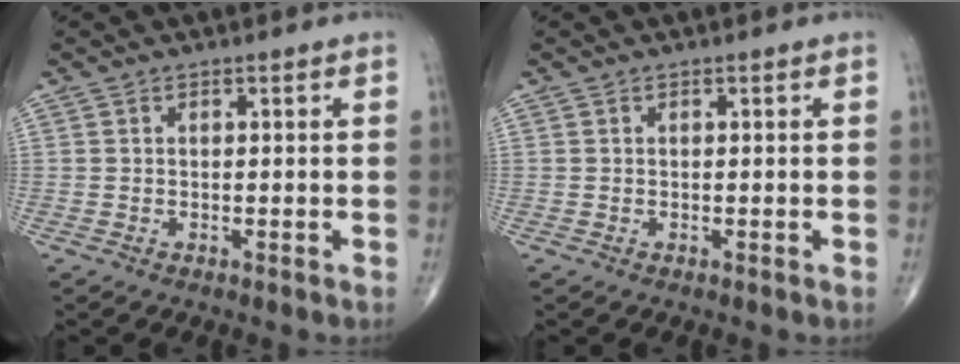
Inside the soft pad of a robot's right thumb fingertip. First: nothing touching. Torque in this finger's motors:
{"motor_torque": [0.00, 0.00, 0.00, 0.00, 0.00]}